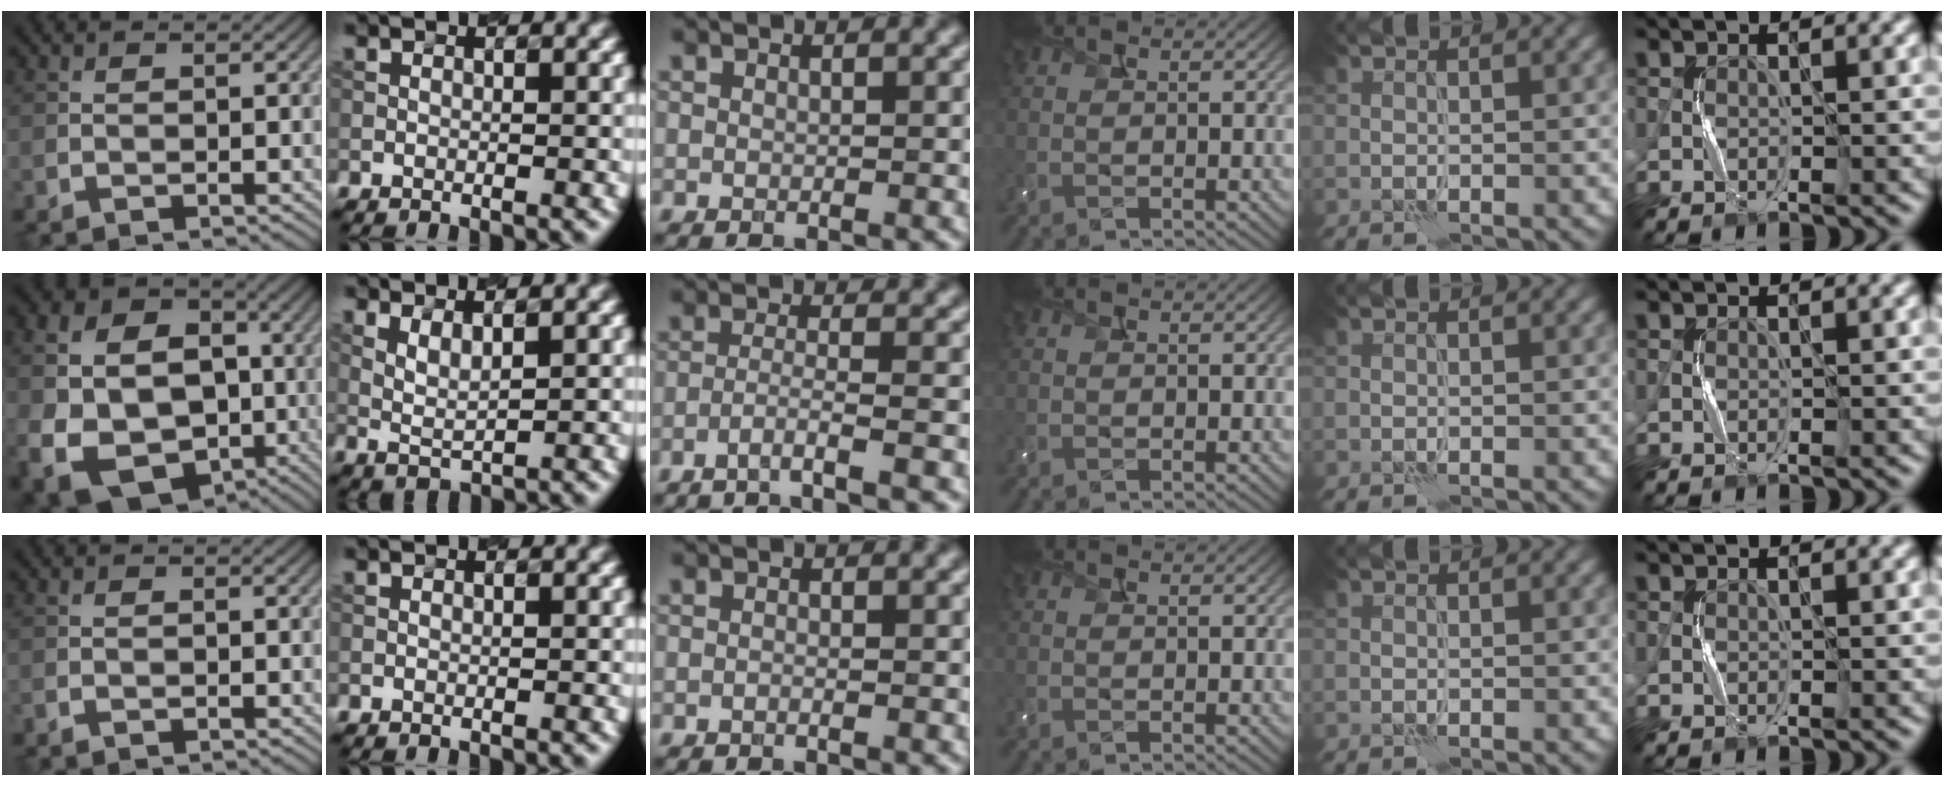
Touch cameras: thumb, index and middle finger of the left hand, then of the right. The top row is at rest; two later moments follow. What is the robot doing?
{"motion": "squeeze", "object": "bubble wrap"}